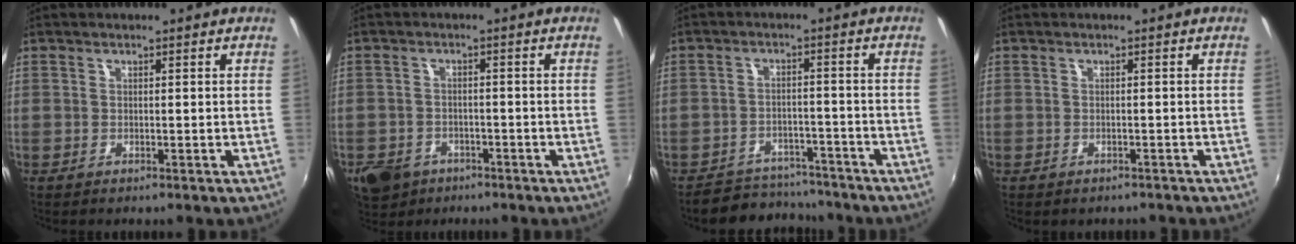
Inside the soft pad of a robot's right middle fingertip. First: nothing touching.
{"total": 7.9, "force": [-4.7, 5.5, 3.1], "torque": [-0.080, -0.003, -0.072]}
{"total": 9.4, "force": [-8.5, 3.8, 1.5], "torque": [-0.045, 0.015, -0.116]}
{"total": 2.4, "force": [-1.9, 1.1, 0.8], "torque": [-0.018, -0.012, -0.024]}